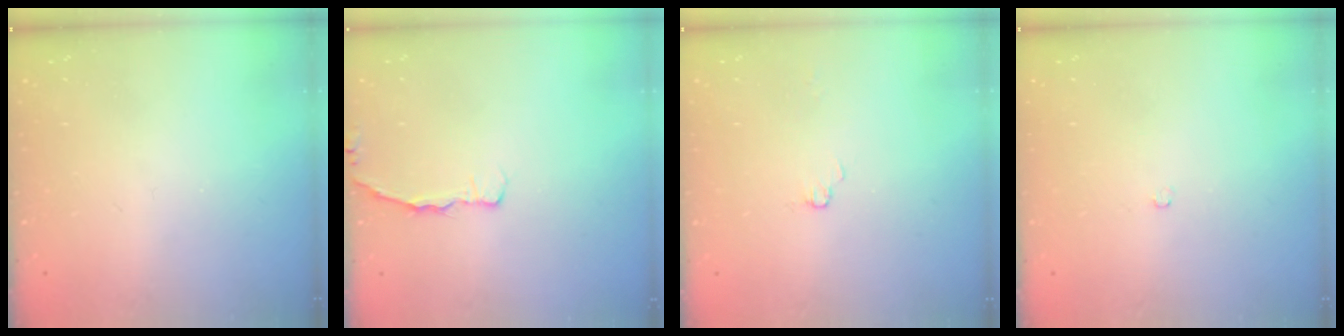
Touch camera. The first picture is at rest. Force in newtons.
{"total": 3.7, "press": 3.7, "slide": 0.6}
{"total": 1.7, "press": 1.7, "slide": 0.2}
{"total": 2.1, "press": 2.1, "slide": 0.4}